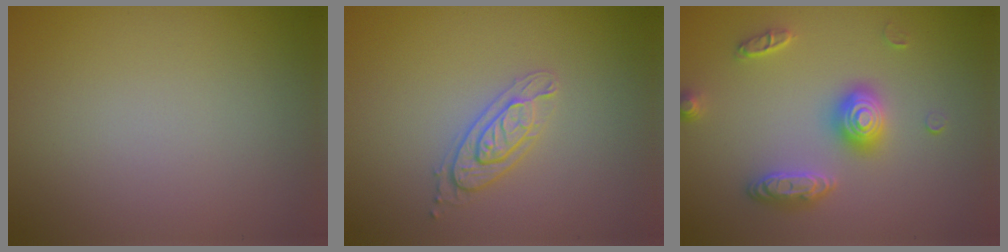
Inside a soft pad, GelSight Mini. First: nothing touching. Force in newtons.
{"total": 2.1, "press": 2.0, "slide": 0.4}
{"total": 3.0, "press": 3.0, "slide": 0.4}